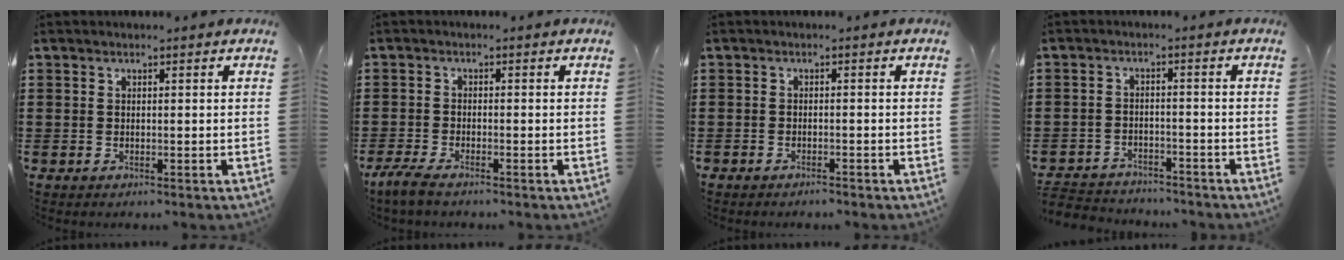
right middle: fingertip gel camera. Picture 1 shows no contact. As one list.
[{"total": 2.6, "force": [-2.0, 0.2, 1.6], "torque": [-0.041, -0.004, -0.043]}, {"total": 1.0, "force": [-1.0, 0.1, 0.1], "torque": [-0.005, 0.000, -0.021]}, {"total": 3.1, "force": [-3.0, 0.7, -0.1], "torque": [-0.006, 0.001, -0.066]}]